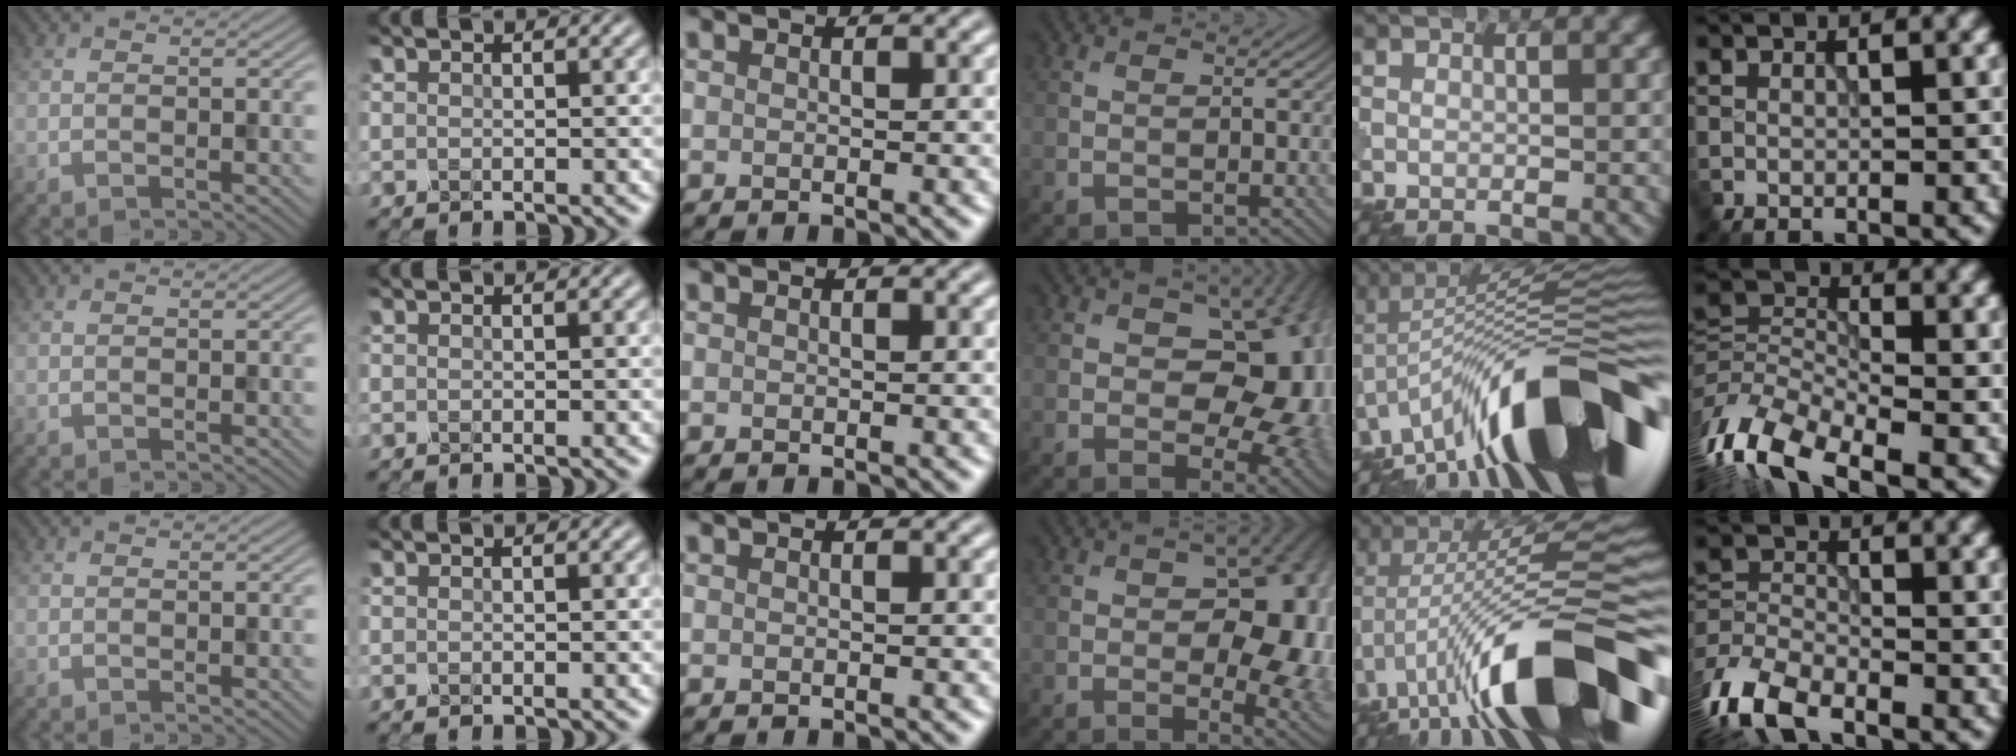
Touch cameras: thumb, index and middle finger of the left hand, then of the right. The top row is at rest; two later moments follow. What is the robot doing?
{"motion": "shake", "object": "salt shaker"}